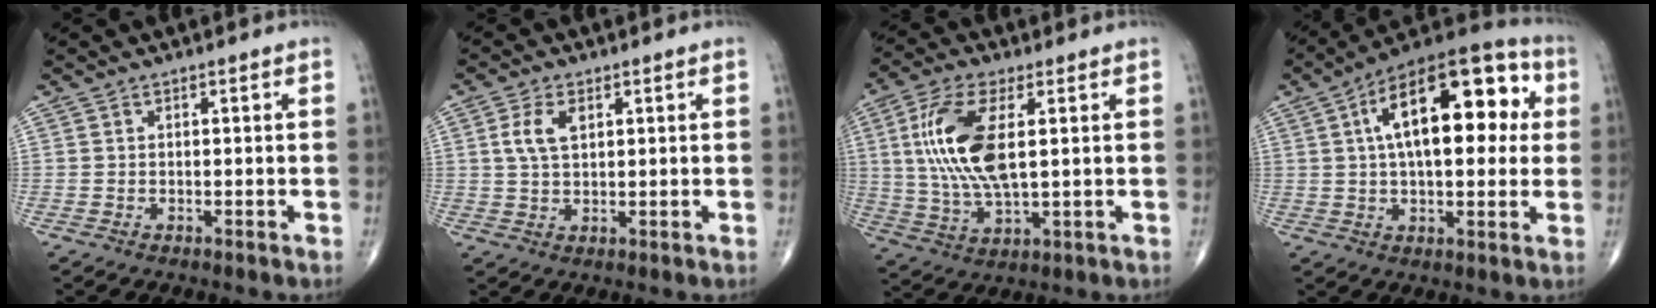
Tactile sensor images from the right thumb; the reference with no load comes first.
{"total": 5.1, "force": [1.6, 2.8, 3.9], "torque": [-0.078, 0.001, 0.030]}
{"total": 14.6, "force": [2.7, 5.9, 13.0], "torque": [-0.276, -0.007, 0.055]}
{"total": 22.1, "force": [5.0, 10.5, 18.9], "torque": [-0.263, 0.025, 0.065]}